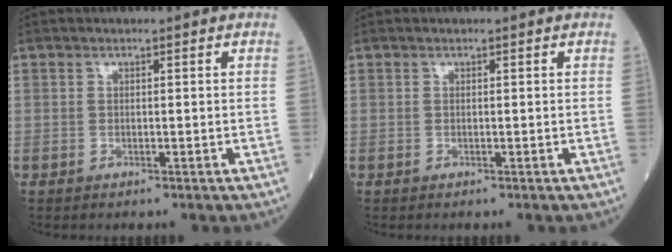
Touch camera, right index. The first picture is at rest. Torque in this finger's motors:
{"motor_torque": [0.00, 0.00, 0.00, 0.00]}